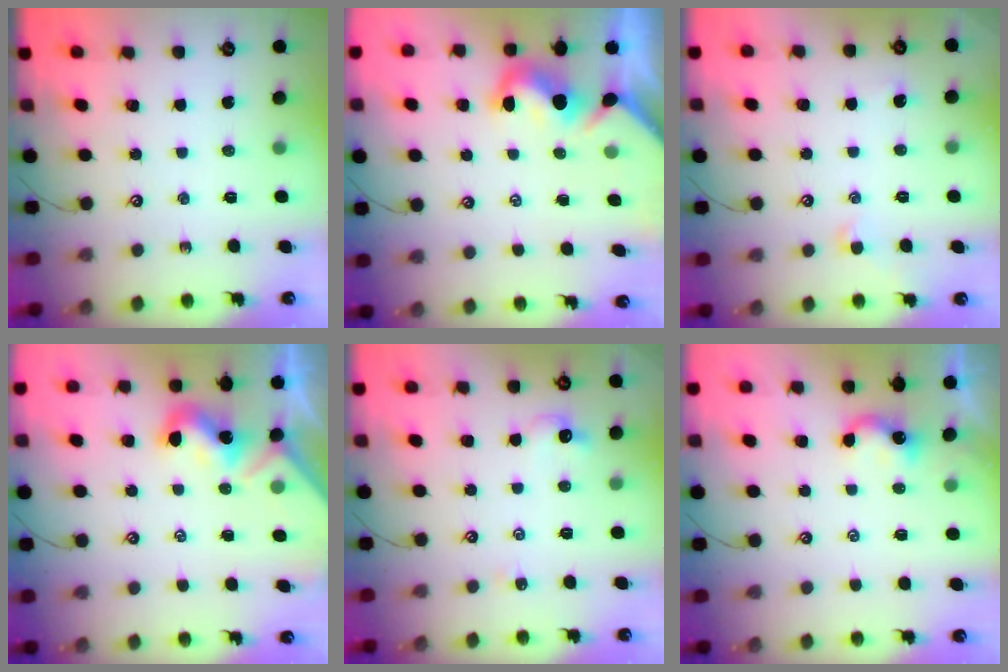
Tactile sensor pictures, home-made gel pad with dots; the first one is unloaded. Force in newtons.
{"total": 1.7, "press": 1.7, "slide": 0.4}
{"total": 1.0, "press": 0.9, "slide": 0.6}
{"total": 1.9, "press": 1.9, "slide": 0.3}
{"total": 2.7, "press": 2.6, "slide": 0.5}
{"total": 1.8, "press": 1.8, "slide": 0.3}